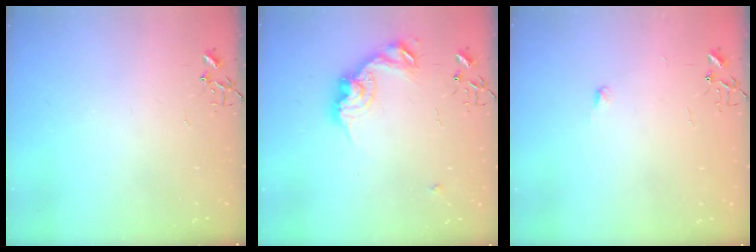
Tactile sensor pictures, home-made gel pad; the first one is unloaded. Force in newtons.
{"total": 13.8, "press": 13.8, "slide": 0.4}
{"total": 4.1, "press": 4.0, "slide": 0.5}